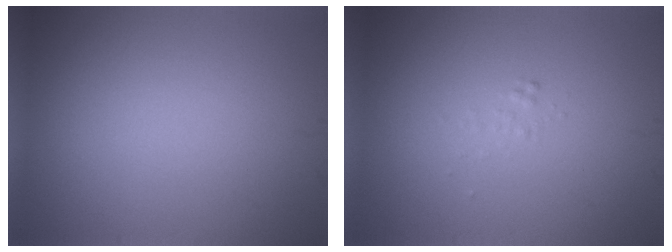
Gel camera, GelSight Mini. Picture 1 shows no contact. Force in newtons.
{"total": 0.5, "press": 0.5, "slide": 0.0}